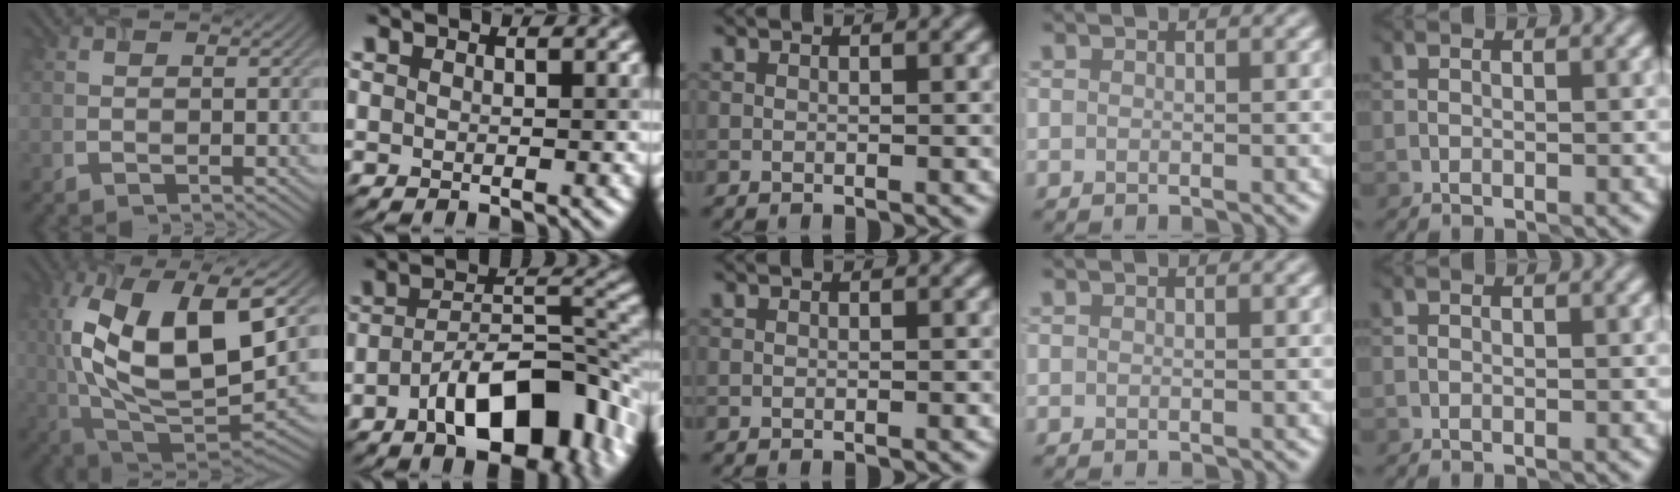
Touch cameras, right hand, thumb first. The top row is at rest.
{"thumb": {"total": 16.6, "force": [2.9, 7.9, 14.3], "torque": [-0.284, -0.003, 0.057]}, "index": {"total": 10.7, "force": [-4.9, 4.3, 8.5], "torque": [-0.128, 0.013, -0.088]}}